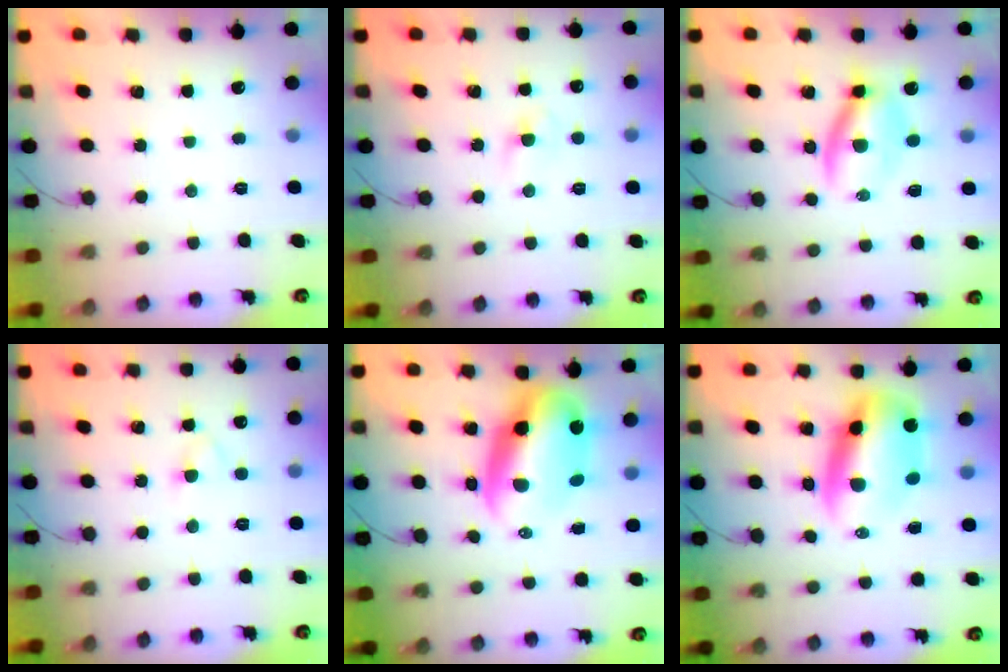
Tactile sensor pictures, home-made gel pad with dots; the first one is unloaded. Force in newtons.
{"total": 2.7, "press": 2.5, "slide": 1.1}
{"total": 6.0, "press": 5.9, "slide": 1.0}
{"total": 2.5, "press": 2.3, "slide": 1.0}
{"total": 10.7, "press": 10.6, "slide": 1.5}
{"total": 11.2, "press": 10.8, "slide": 3.0}